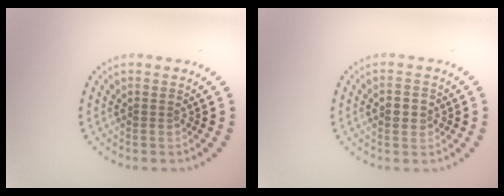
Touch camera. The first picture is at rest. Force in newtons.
{"total": 1.8, "press": 1.8, "slide": 0.3}